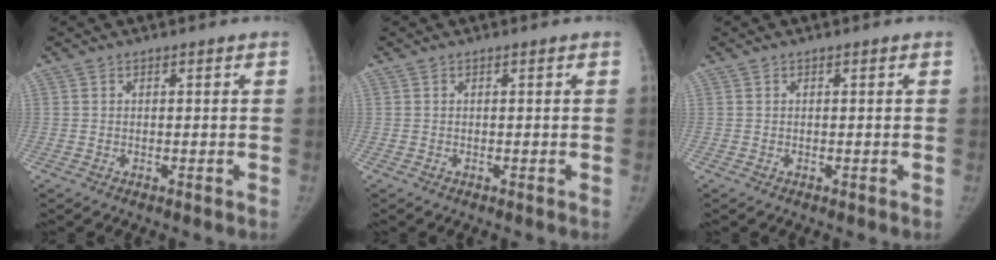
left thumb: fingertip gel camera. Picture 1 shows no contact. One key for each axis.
{"total": 0.0}
{"total": 0.0}